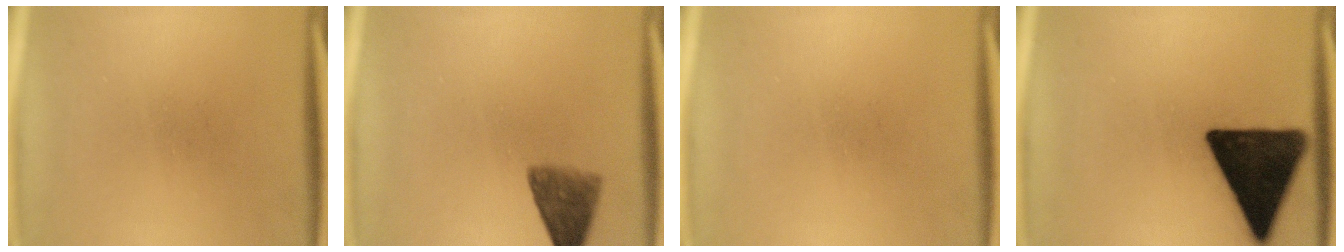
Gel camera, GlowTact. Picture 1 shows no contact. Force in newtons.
{"total": 5.4}
{"total": 0.0}
{"total": 17.3}